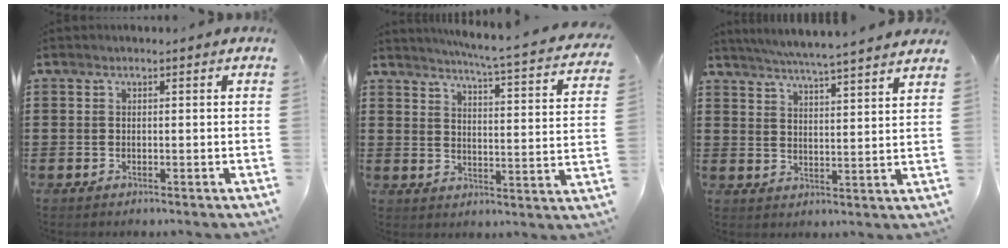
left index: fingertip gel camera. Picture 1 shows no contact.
{"total": 4.9, "force": [4.3, -0.7, 2.2], "torque": [-0.056, -0.044, 0.064]}
{"total": 5.1, "force": [4.8, -1.0, 1.4], "torque": [-0.045, -0.031, 0.082]}